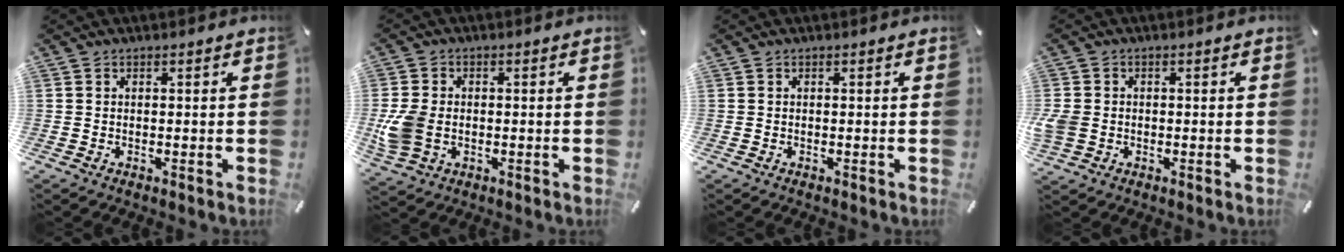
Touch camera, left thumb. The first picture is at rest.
{"total": 8.4, "force": [-1.1, 6.4, 5.3], "torque": [-0.120, 0.009, -0.015]}
{"total": 0.0}
{"total": 4.0, "force": [-0.8, 3.3, 2.1], "torque": [-0.055, 0.000, -0.017]}